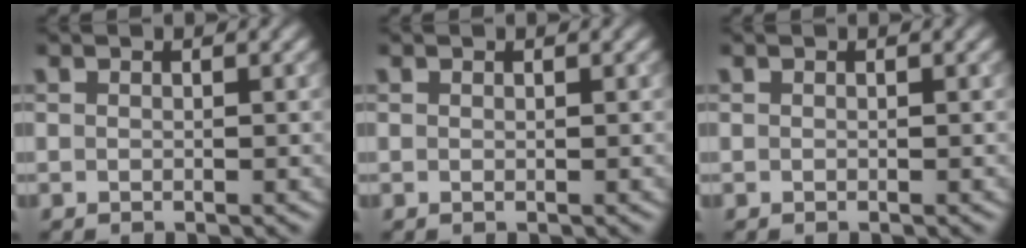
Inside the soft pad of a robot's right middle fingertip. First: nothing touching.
{"total": 0.0}
{"total": 0.0}